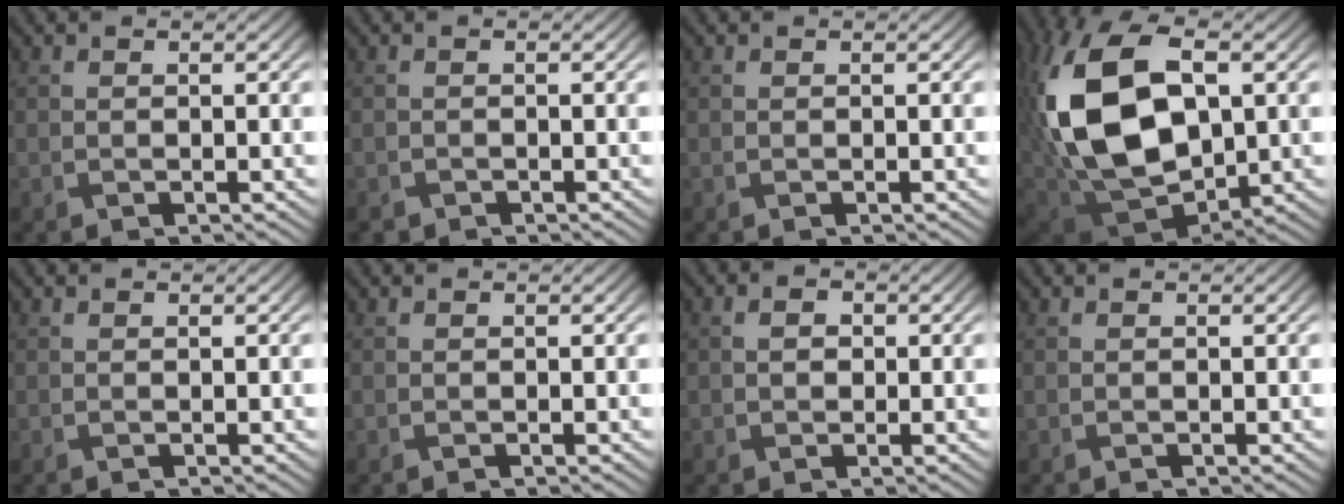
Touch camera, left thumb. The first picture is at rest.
{"total": 0.8, "force": [-0.7, 0.4, 0.0], "torque": [0.001, -0.004, -0.015]}
{"total": 0.0}
{"total": 19.7, "force": [2.6, 12.1, 15.3], "torque": [-0.347, -0.007, 0.054]}
{"total": 0.0}
{"total": 0.0}
{"total": 1.9, "force": [0.2, 1.5, 1.1], "torque": [-0.024, 0.000, 0.001]}
{"total": 0.0}